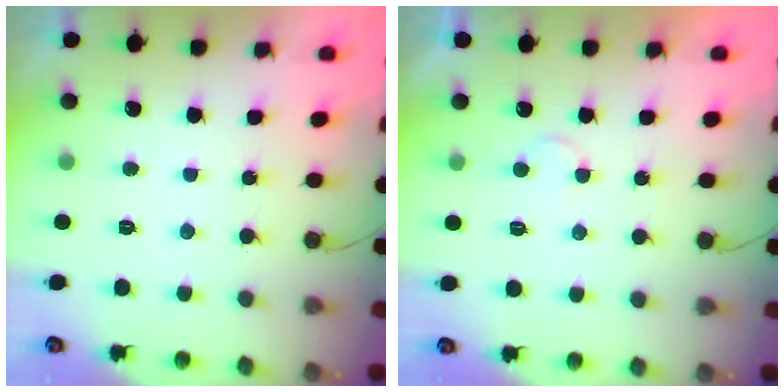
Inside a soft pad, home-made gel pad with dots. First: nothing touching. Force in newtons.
{"total": 3.6, "press": 3.6, "slide": 0.3}